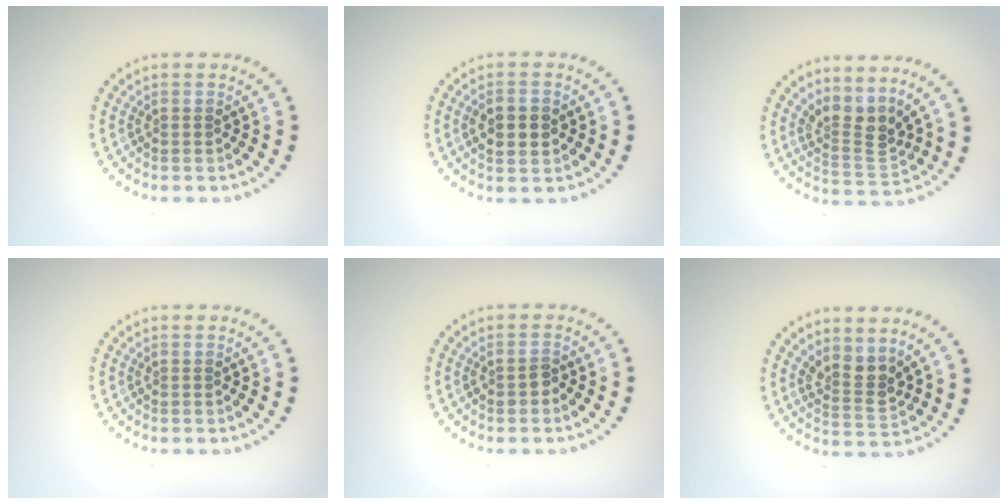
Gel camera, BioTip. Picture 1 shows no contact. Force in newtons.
{"total": 3.6, "press": 3.6, "slide": 0.2}
{"total": 3.4, "press": 2.3, "slide": 2.4}
{"total": 0.0}
{"total": 1.2, "press": 1.1, "slide": 0.3}
{"total": 2.7, "press": 2.2, "slide": 1.5}